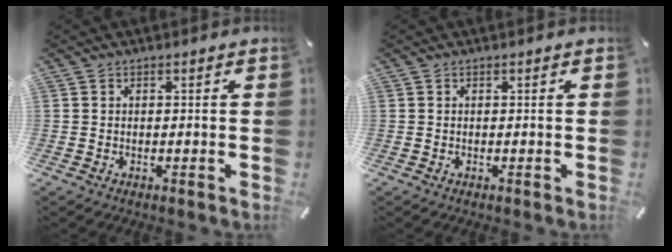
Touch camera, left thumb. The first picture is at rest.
{"total": 0.0}